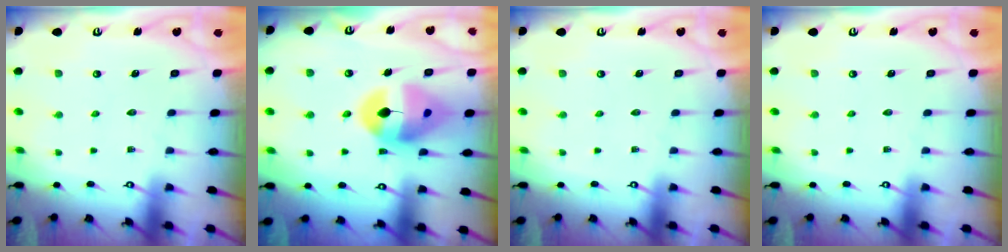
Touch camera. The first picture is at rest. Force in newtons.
{"total": 13.6, "press": 13.5, "slide": 1.6}
{"total": 0.0}
{"total": 0.0}